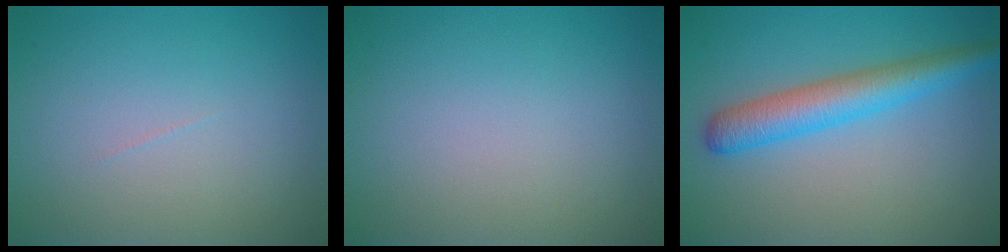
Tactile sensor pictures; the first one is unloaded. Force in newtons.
{"total": 0.0}
{"total": 4.7, "press": 4.7, "slide": 0.2}